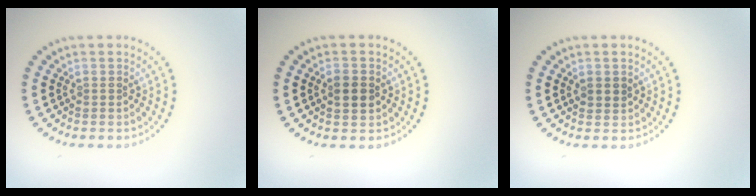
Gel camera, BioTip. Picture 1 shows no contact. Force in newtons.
{"total": 2.3, "press": 2.3, "slide": 0.1}
{"total": 1.2, "press": 1.1, "slide": 0.4}